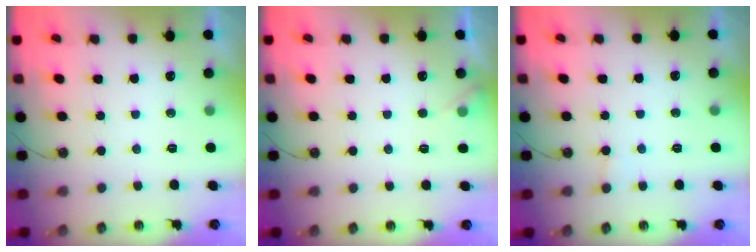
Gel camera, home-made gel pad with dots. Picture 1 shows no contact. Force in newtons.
{"total": 4.2, "press": 4.2, "slide": 0.5}
{"total": 4.8, "press": 4.8, "slide": 0.3}